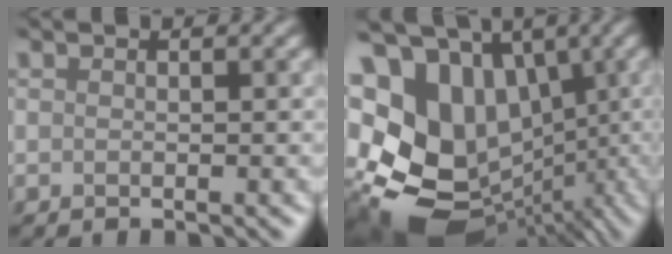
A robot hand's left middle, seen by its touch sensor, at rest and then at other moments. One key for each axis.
{"total": 17.1, "fx": 0.0, "fy": 13.5, "fz": 10.6, "tx": -0.223, "ty": 0.001, "tz": 0.021}